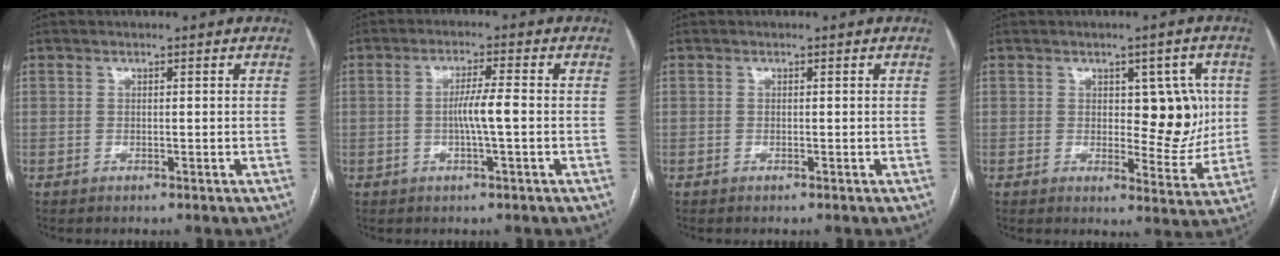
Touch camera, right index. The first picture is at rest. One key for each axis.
{"total": 4.2, "fx": -0.6, "fy": -0.2, "fz": 4.1, "tx": -0.076, "ty": 0.002, "tz": -0.011}
{"total": 0.0}
{"total": 7.9, "fx": 1.2, "fy": 3.9, "fz": 6.8, "tx": -0.073, "ty": 0.007, "tz": 0.025}